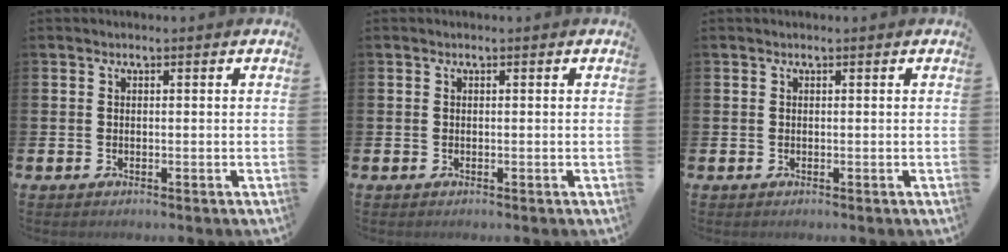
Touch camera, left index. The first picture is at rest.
{"total": 0.0}
{"total": 0.0}